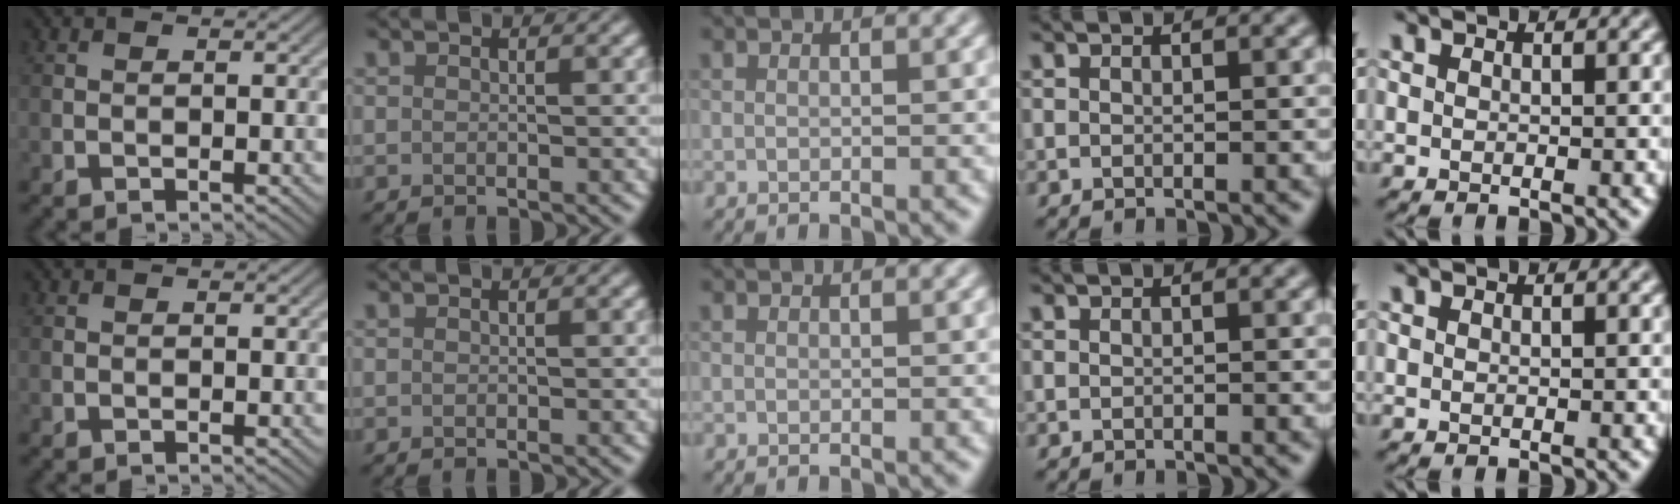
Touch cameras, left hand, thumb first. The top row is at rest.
{}